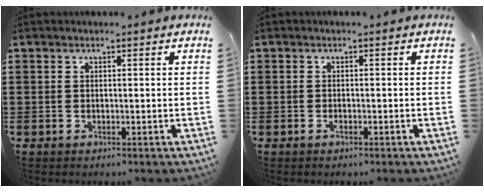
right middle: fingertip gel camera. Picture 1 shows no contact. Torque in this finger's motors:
{"motor_torque": [1.12, 0.38, 0.11, 0.02]}